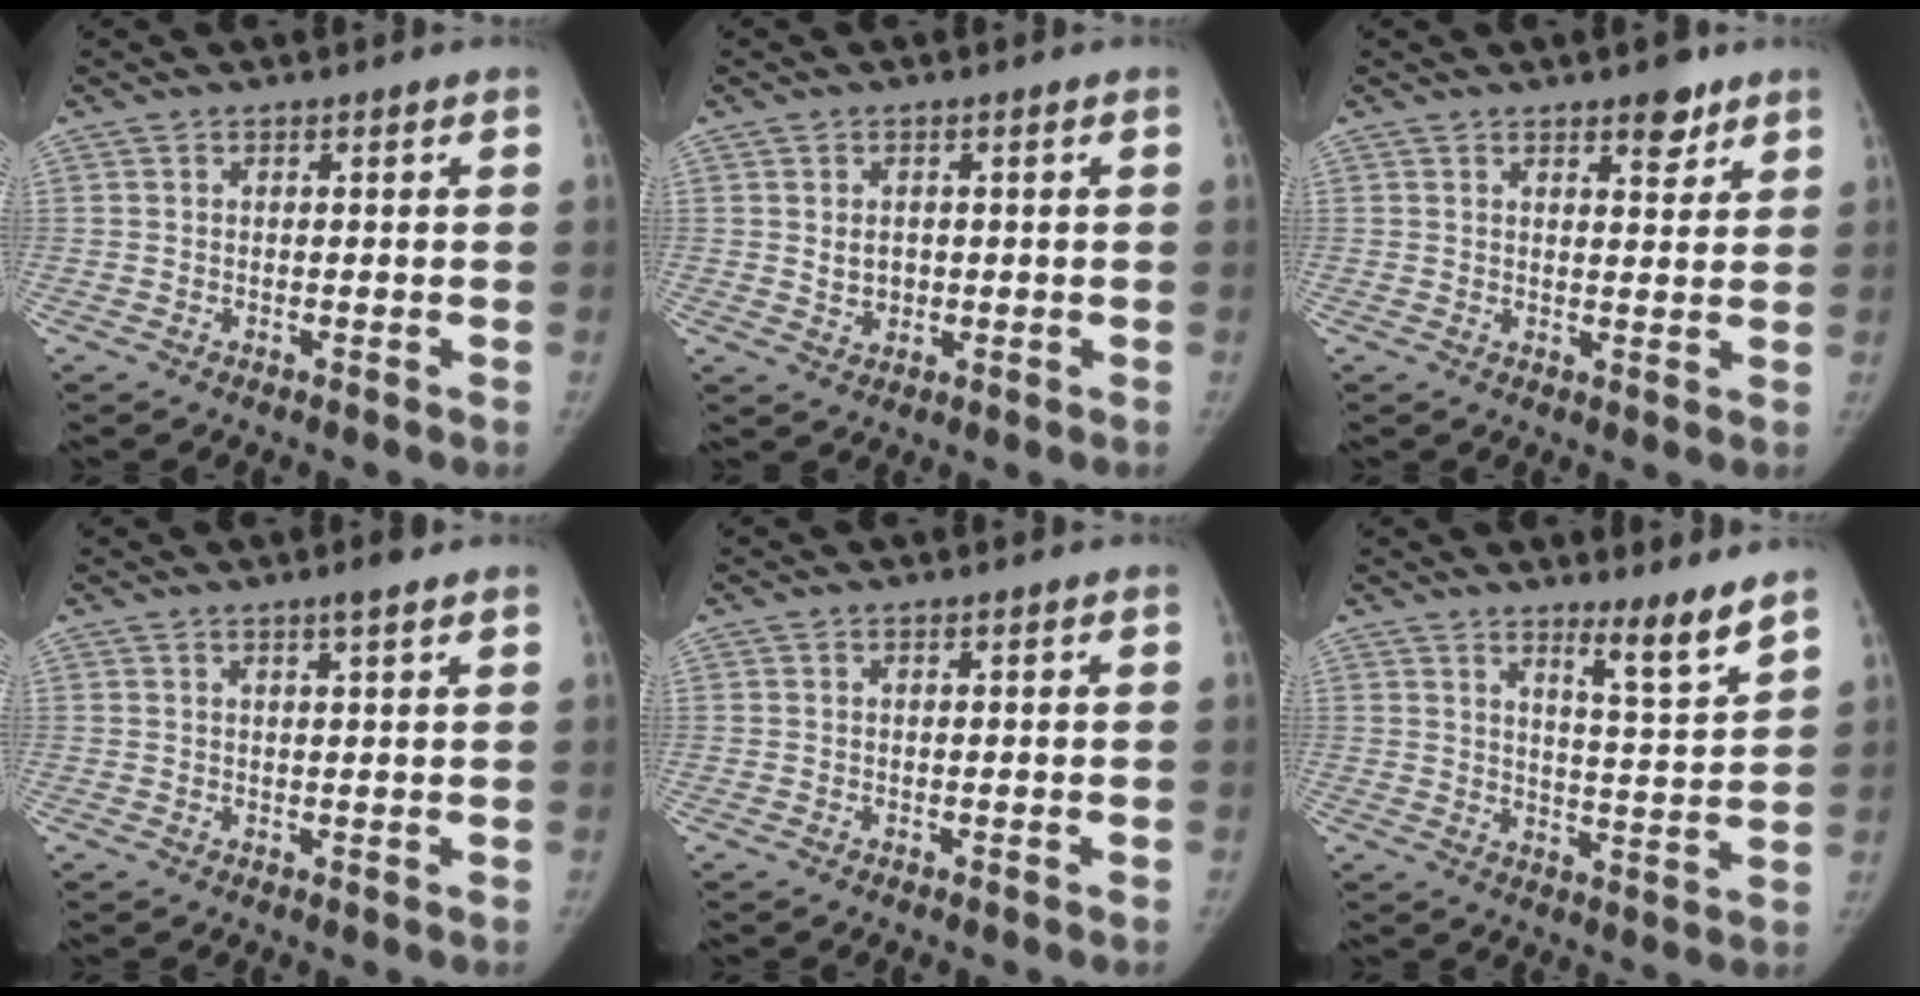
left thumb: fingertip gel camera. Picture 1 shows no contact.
{"total": 3.1, "force": [0.3, 2.5, 1.8], "torque": [-0.017, -0.003, 0.011]}
{"total": 4.7, "force": [3.2, 2.0, 2.8], "torque": [-0.014, -0.018, 0.043]}
{"total": 2.5, "force": [1.7, 0.0, 1.8], "torque": [-0.033, -0.008, 0.027]}
{"total": 0.0}
{"total": 7.4, "force": [5.8, 0.0, 4.6], "torque": [-0.066, -0.061, 0.092]}